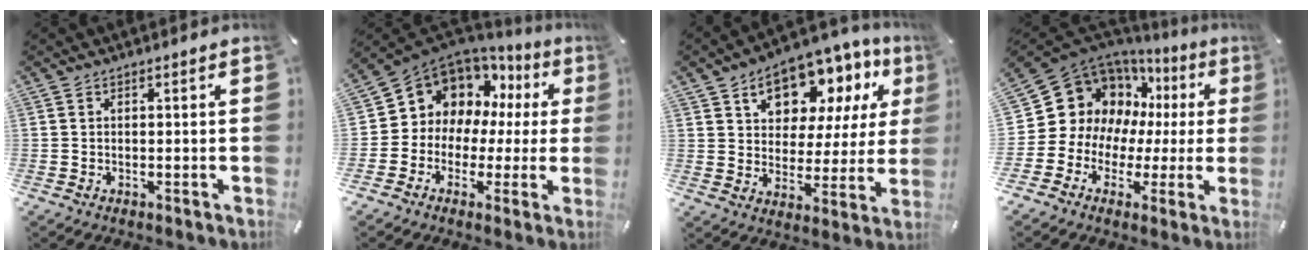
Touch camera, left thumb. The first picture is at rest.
{"total": 9.9, "force": [4.2, 8.7, 2.2], "torque": [-0.067, -0.051, 0.086]}
{"total": 13.6, "force": [8.9, 8.5, 5.9], "torque": [-0.093, -0.063, 0.154]}
{"total": 15.5, "force": [4.4, 13.7, 5.8], "torque": [-0.113, -0.046, 0.101]}